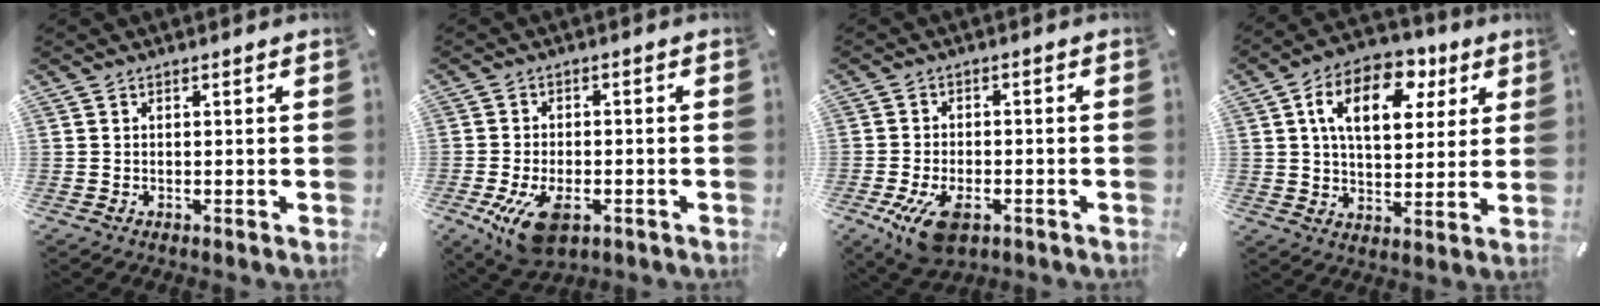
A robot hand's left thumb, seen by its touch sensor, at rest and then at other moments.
{"total": 9.7, "force": [-4.2, 5.3, 6.9], "torque": [-0.141, 0.003, -0.073]}
{"total": 8.8, "force": [-4.2, 4.7, 6.1], "torque": [-0.137, 0.007, -0.075]}
{"total": 15.0, "force": [6.3, 9.5, 9.8], "torque": [-0.147, -0.014, 0.106]}